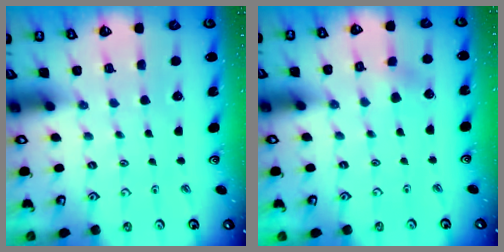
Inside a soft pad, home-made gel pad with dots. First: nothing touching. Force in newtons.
{"total": 3.4, "press": 3.3, "slide": 0.7}